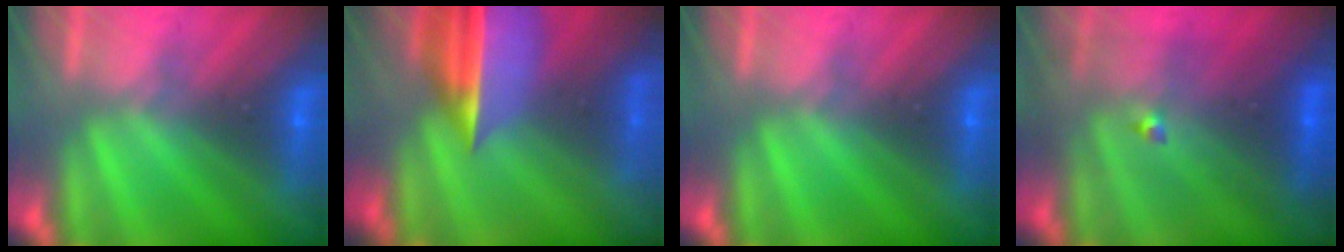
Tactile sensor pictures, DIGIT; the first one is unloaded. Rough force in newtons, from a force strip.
{"total": 7.8}
{"total": 0.0}
{"total": 4.4}